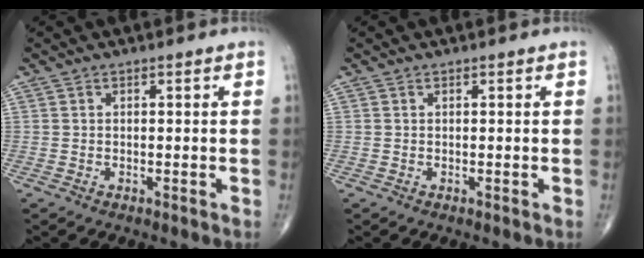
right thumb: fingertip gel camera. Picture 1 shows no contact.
{"total": 0.0}